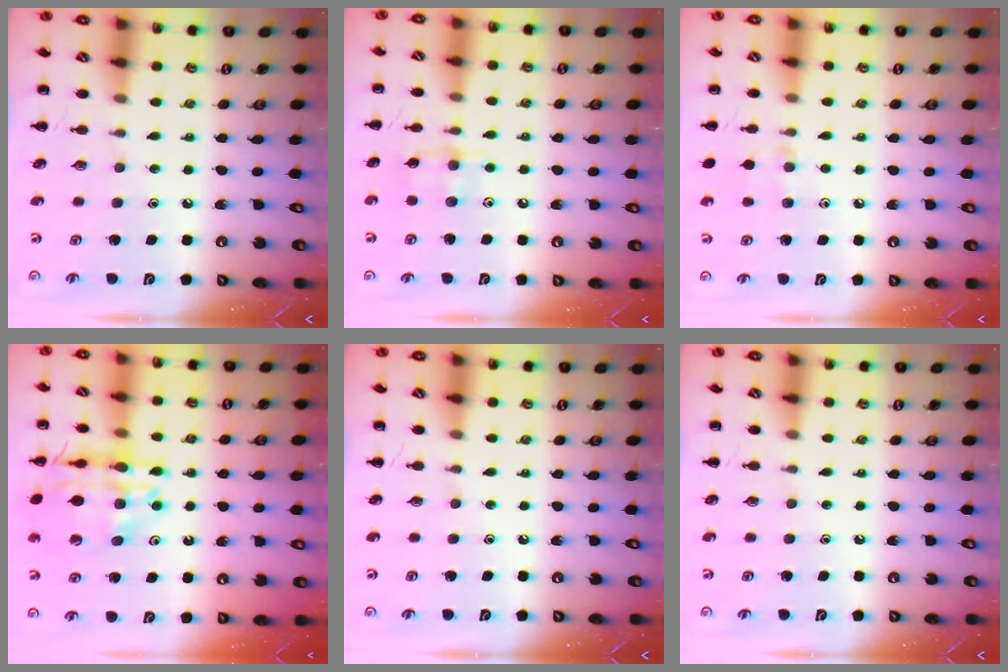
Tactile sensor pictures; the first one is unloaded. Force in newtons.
{"total": 6.2, "press": 6.1, "slide": 0.6}
{"total": 6.4, "press": 6.0, "slide": 2.3}
{"total": 16.0, "press": 15.7, "slide": 3.0}
{"total": 0.0}
{"total": 0.0}